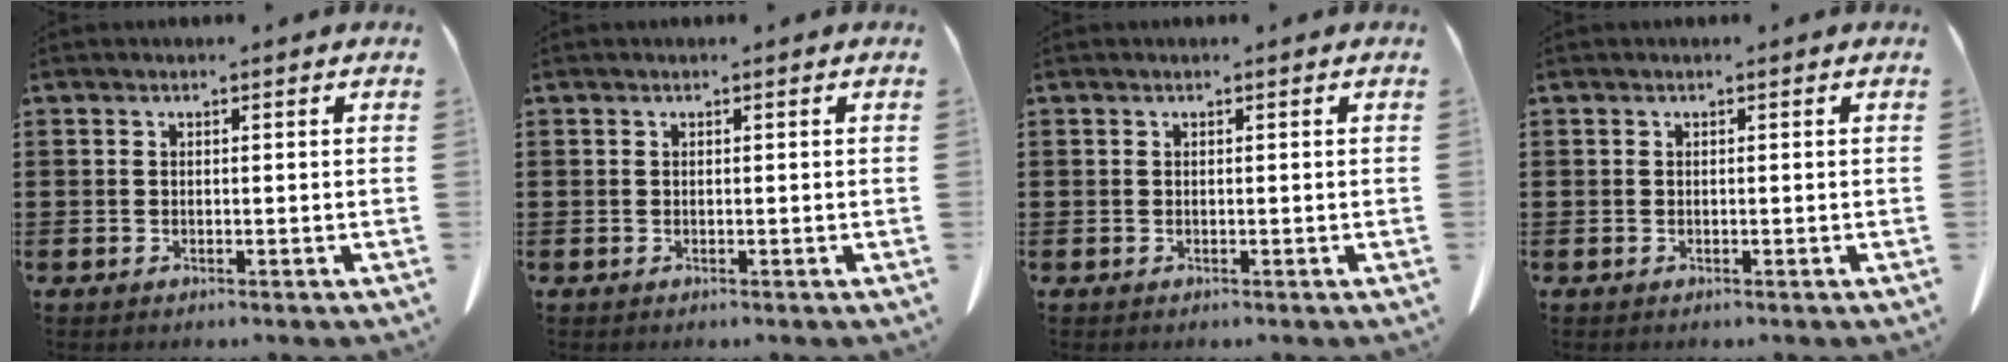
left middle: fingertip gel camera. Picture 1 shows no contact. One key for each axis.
{"total": 0.0}
{"total": 0.0}
{"total": 0.0}